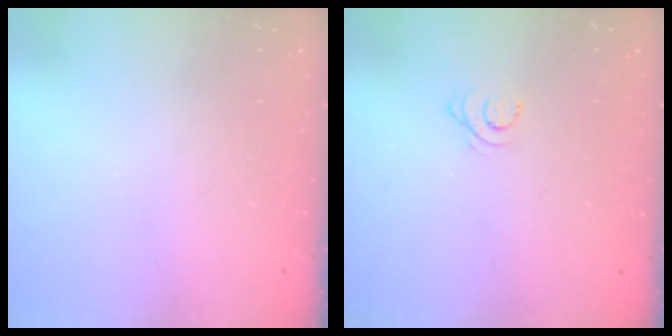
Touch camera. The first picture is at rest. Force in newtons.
{"total": 3.8, "press": 3.8, "slide": 0.4}